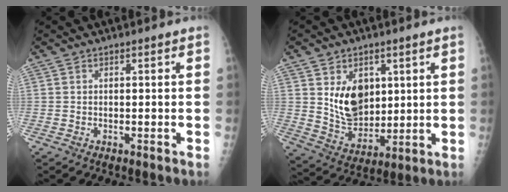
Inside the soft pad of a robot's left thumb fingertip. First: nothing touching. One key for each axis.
{"total": 10.9, "fx": 3.2, "fy": 7.7, "fz": 7.1, "tx": -0.082, "ty": -0.030, "tz": 0.075}